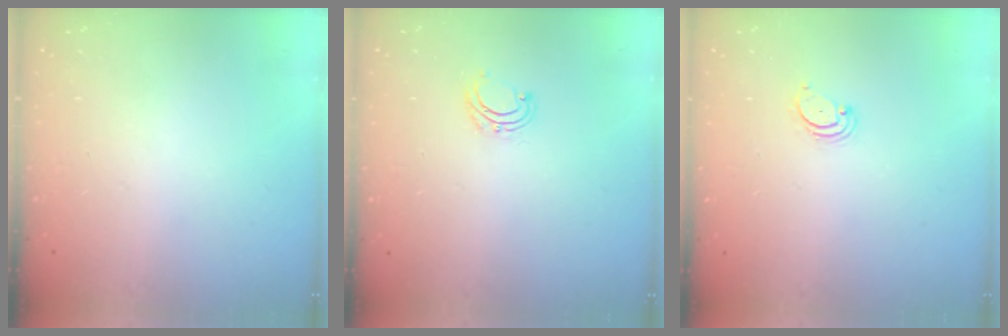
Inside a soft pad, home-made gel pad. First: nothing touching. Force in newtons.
{"total": 4.6, "press": 4.5, "slide": 0.5}
{"total": 2.6, "press": 2.5, "slide": 0.3}